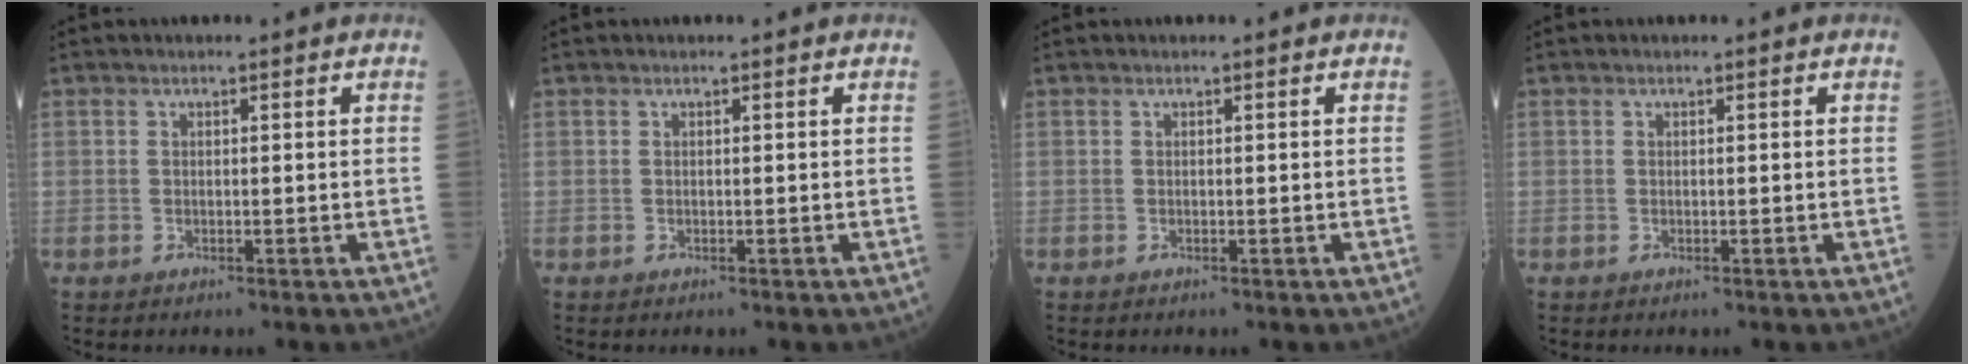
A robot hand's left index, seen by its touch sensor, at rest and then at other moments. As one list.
[{"total": 0.0}, {"total": 0.0}, {"total": 0.0}]